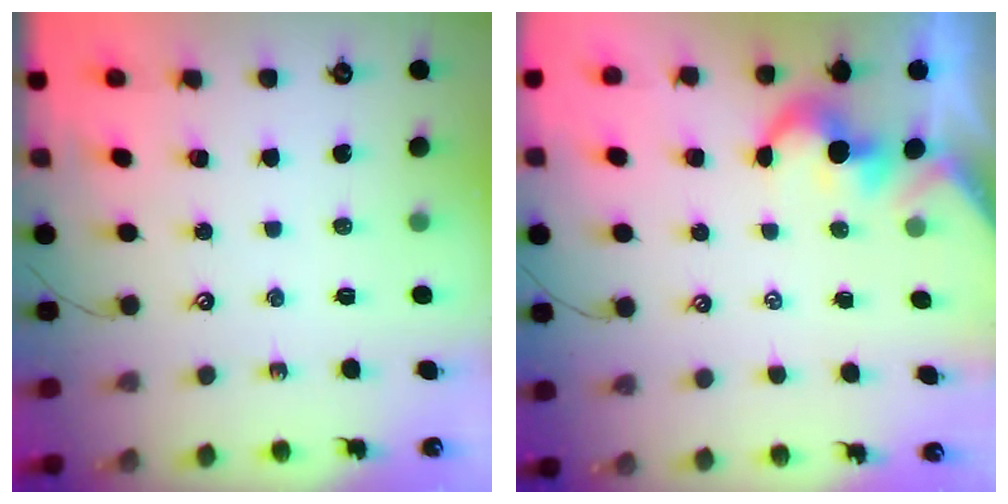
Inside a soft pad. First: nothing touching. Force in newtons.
{"total": 1.6, "press": 1.6, "slide": 0.2}